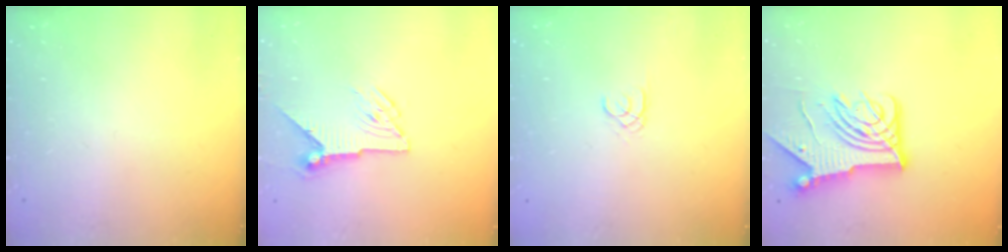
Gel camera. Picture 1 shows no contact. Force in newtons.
{"total": 9.5, "press": 9.5, "slide": 0.5}
{"total": 1.8, "press": 1.7, "slide": 0.2}
{"total": 16.1, "press": 16.0, "slide": 1.8}